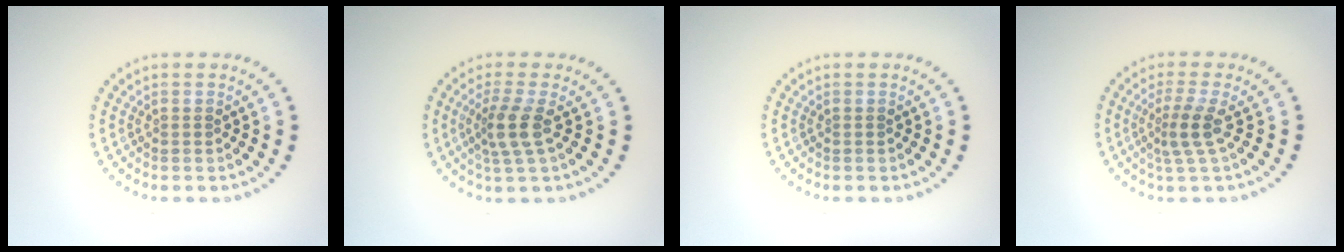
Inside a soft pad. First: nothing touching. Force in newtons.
{"total": 2.8, "press": 2.1, "slide": 1.8}
{"total": 0.0}
{"total": 2.6, "press": 1.7, "slide": 1.9}